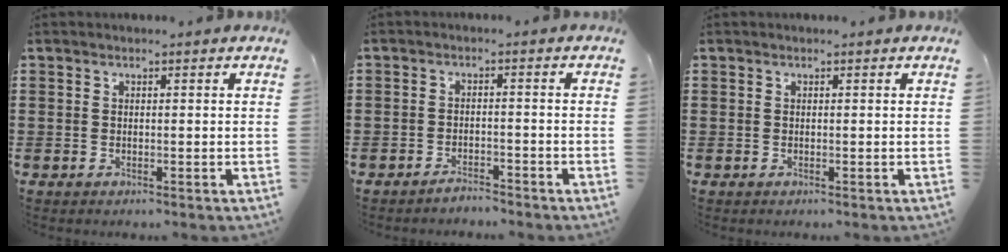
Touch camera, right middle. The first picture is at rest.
{"total": 2.4, "force": [-2.4, 0.3, -0.1], "torque": [-0.005, 0.005, -0.051]}
{"total": 0.0}